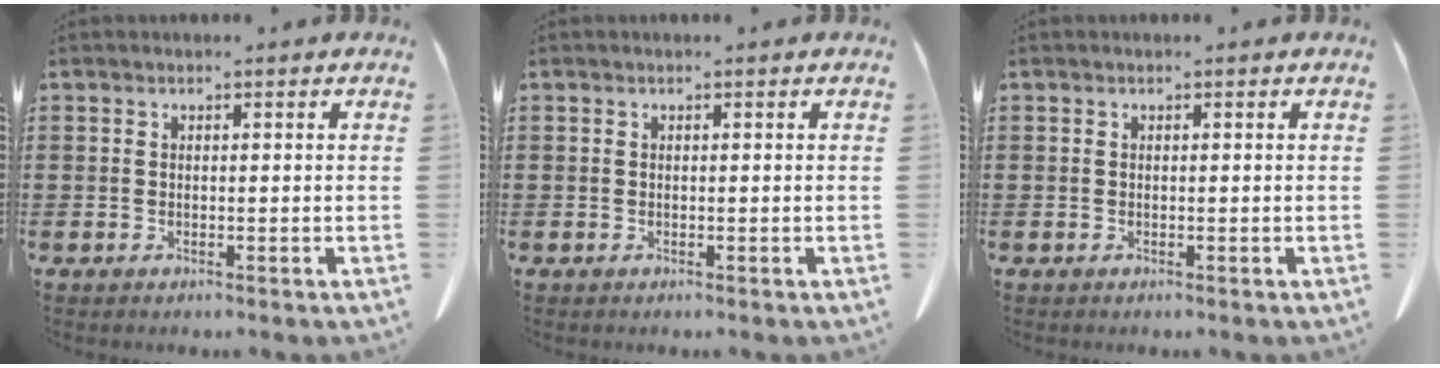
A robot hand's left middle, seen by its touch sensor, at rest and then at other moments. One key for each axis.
{"total": 0.0}
{"total": 0.0}